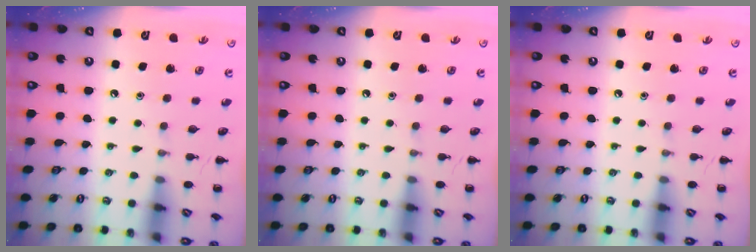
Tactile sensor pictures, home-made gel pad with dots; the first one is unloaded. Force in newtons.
{"total": 0.0}
{"total": 0.0}